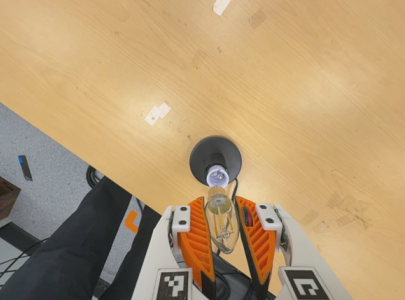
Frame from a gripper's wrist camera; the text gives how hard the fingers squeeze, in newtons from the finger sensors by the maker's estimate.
{"total": 14.8, "left": 17.0, "right": 12.5}